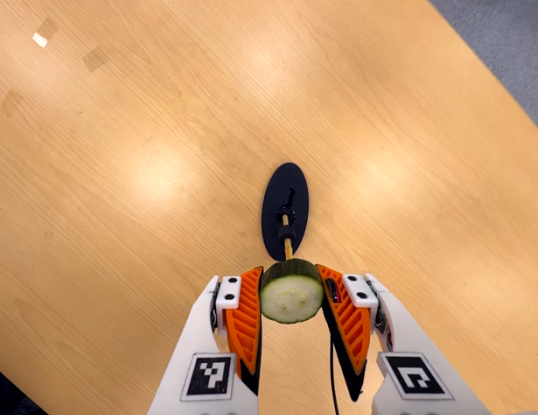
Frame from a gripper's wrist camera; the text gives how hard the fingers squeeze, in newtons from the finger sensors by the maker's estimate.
{"total": 11.7, "left": 11.9, "right": 11.6}